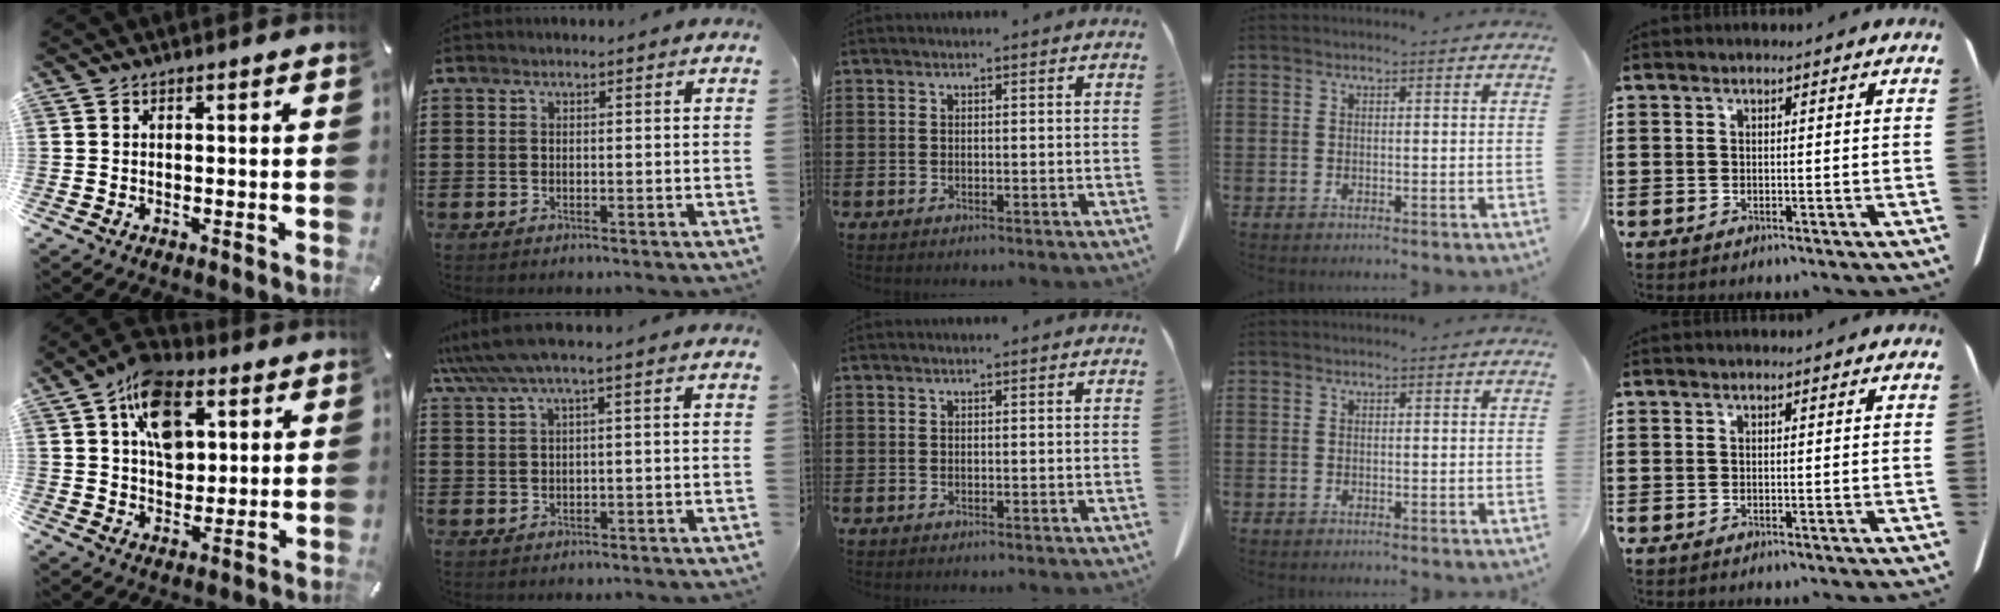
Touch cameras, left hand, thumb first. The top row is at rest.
{"thumb": {"total": 12.9, "force": [4.7, 8.9, 8.1], "torque": [-0.129, -0.002, 0.088]}, "index": {"total": 3.4, "force": [1.1, 0.1, 3.2], "torque": [-0.069, -0.003, 0.017]}}